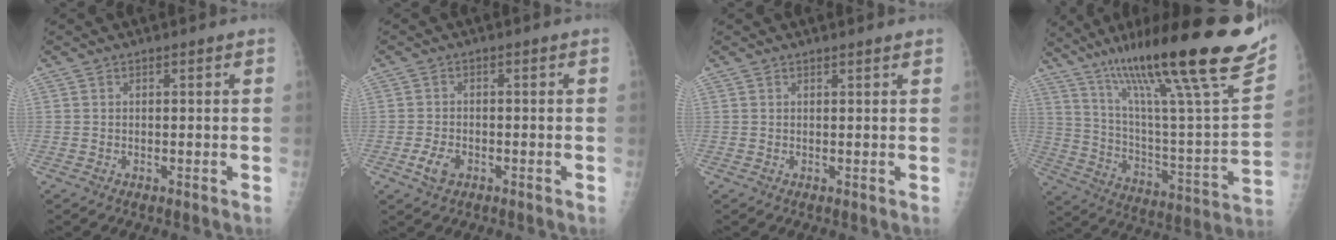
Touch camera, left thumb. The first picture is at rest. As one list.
[{"total": 3.6, "force": [-1.7, 2.2, 2.4], "torque": [-0.046, 0.007, -0.029]}, {"total": 1.0, "force": [0.9, 0.1, 0.6], "torque": [-0.006, 0.000, 0.014]}, {"total": 32.9, "force": [21.3, 4.7, 24.7], "torque": [-0.371, -0.053, 0.341]}]